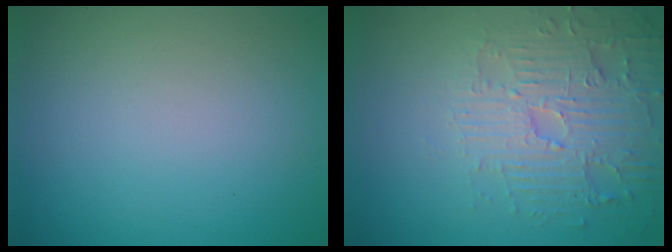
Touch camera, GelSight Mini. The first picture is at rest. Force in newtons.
{"total": 4.8, "press": 4.1, "slide": 2.6}